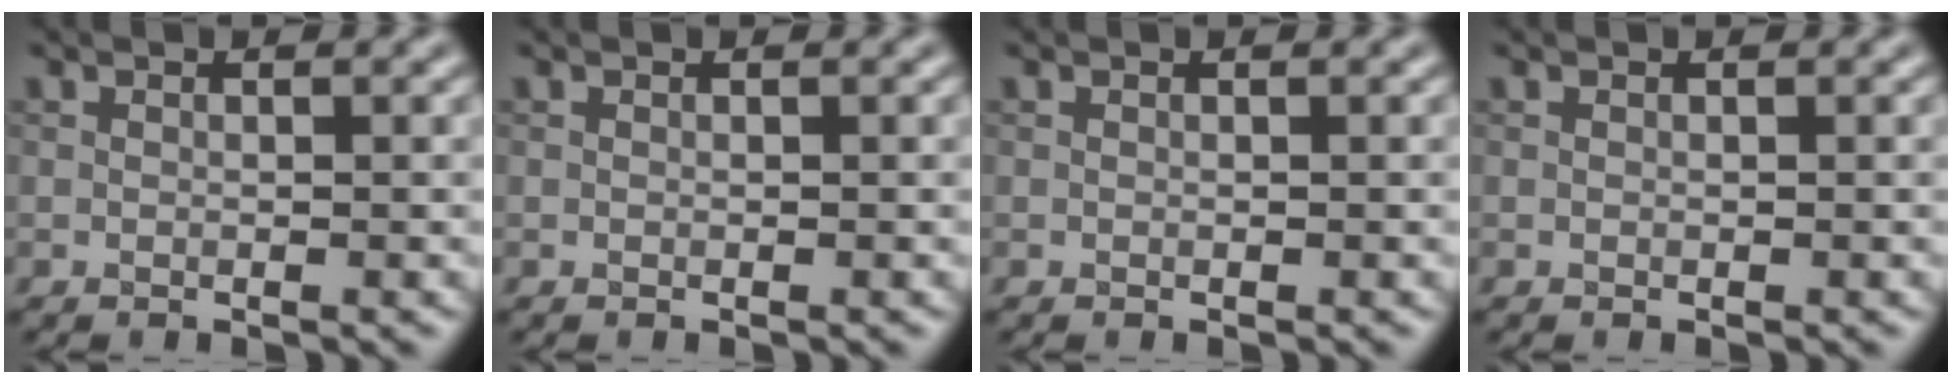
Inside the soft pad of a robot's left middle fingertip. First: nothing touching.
{"total": 0.0}
{"total": 0.0}
{"total": 0.0}